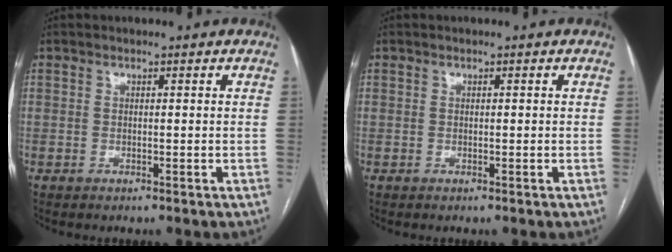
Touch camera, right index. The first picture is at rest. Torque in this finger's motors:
{"motor_torque": [0.29, 0.16, 0.08, 0.01]}